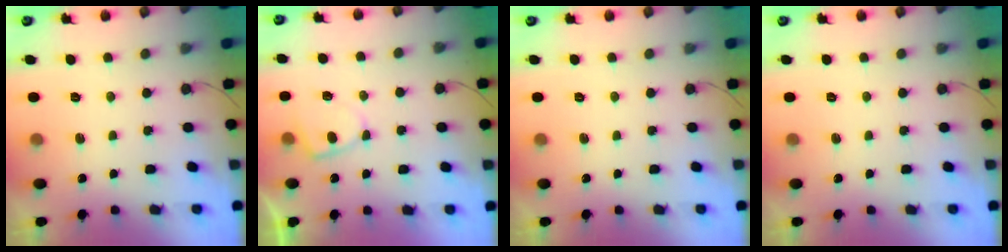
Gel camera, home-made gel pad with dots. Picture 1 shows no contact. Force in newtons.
{"total": 5.8, "press": 5.8, "slide": 0.4}
{"total": 0.0}
{"total": 0.0}